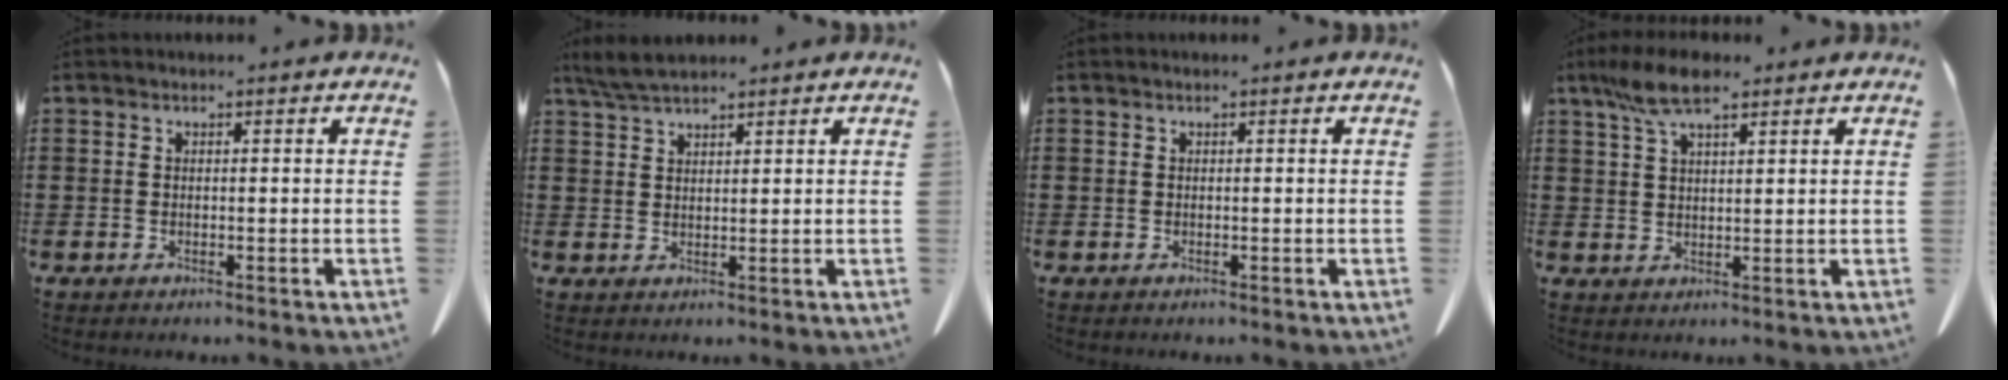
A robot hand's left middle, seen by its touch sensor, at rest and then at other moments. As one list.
[{"total": 3.7, "force": [3.1, 0.7, 1.9], "torque": [-0.045, -0.002, 0.060]}, {"total": 0.0}, {"total": 6.7, "force": [4.4, 1.9, 4.8], "torque": [-0.104, 0.001, 0.080]}]